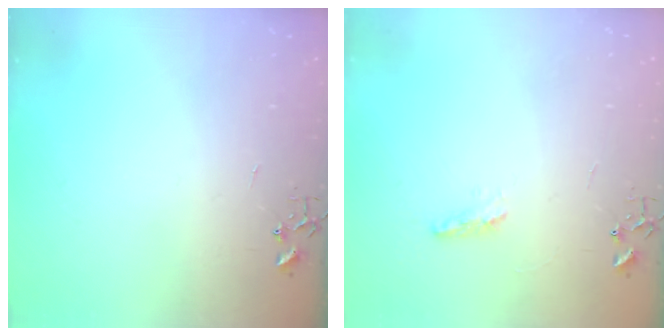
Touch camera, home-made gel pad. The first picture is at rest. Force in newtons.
{"total": 5.4, "press": 5.3, "slide": 0.6}